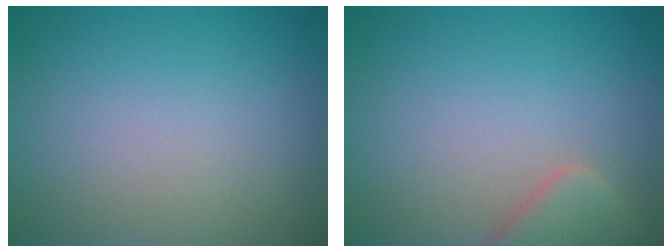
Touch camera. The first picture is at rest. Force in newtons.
{"total": 3.0, "press": 3.0, "slide": 0.3}